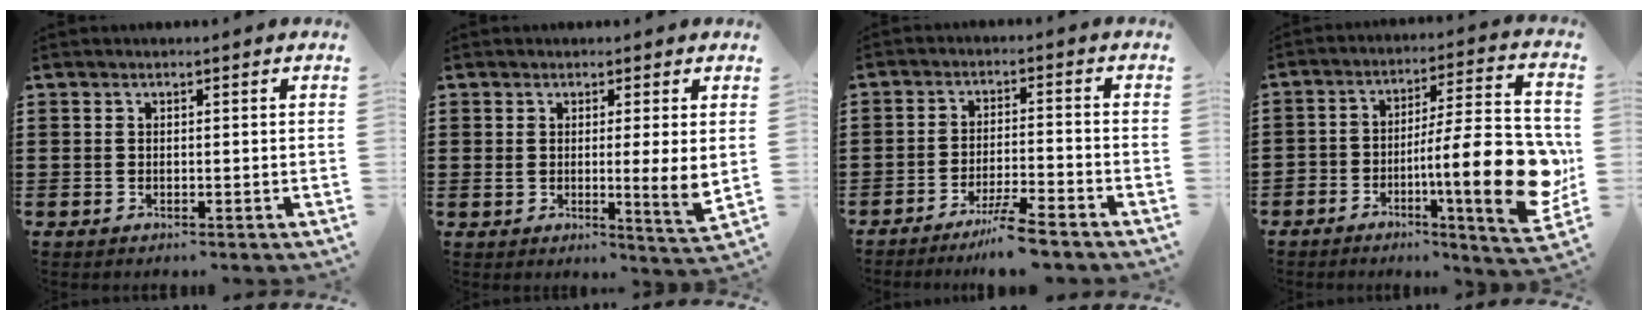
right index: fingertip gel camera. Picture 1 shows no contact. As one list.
[{"total": 4.7, "force": [1.1, 0.6, 4.5], "torque": [-0.068, -0.013, 0.017]}, {"total": 5.7, "force": [-4.8, -0.5, 3.0], "torque": [-0.056, -0.014, -0.090]}, {"total": 15.5, "force": [-3.7, 3.6, 14.6], "torque": [-0.215, -0.017, -0.062]}]